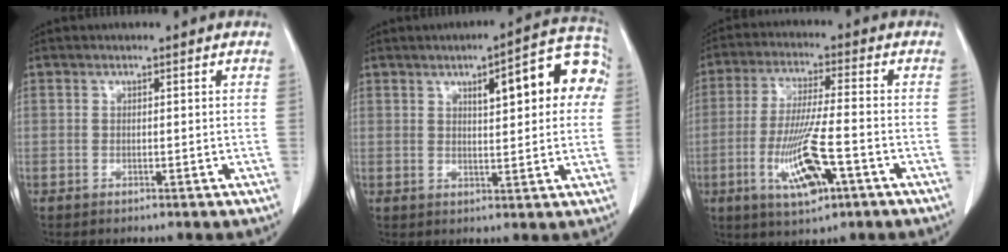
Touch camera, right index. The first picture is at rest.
{"total": 11.7, "force": [3.4, 3.1, 10.8], "torque": [-0.131, 0.032, 0.039]}
{"total": 11.3, "force": [-4.2, 1.5, 10.4], "torque": [-0.206, -0.017, -0.073]}